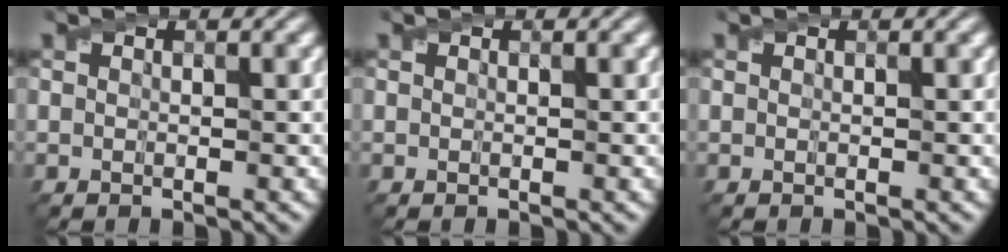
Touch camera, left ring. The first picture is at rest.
{"total": 0.0}
{"total": 0.0}